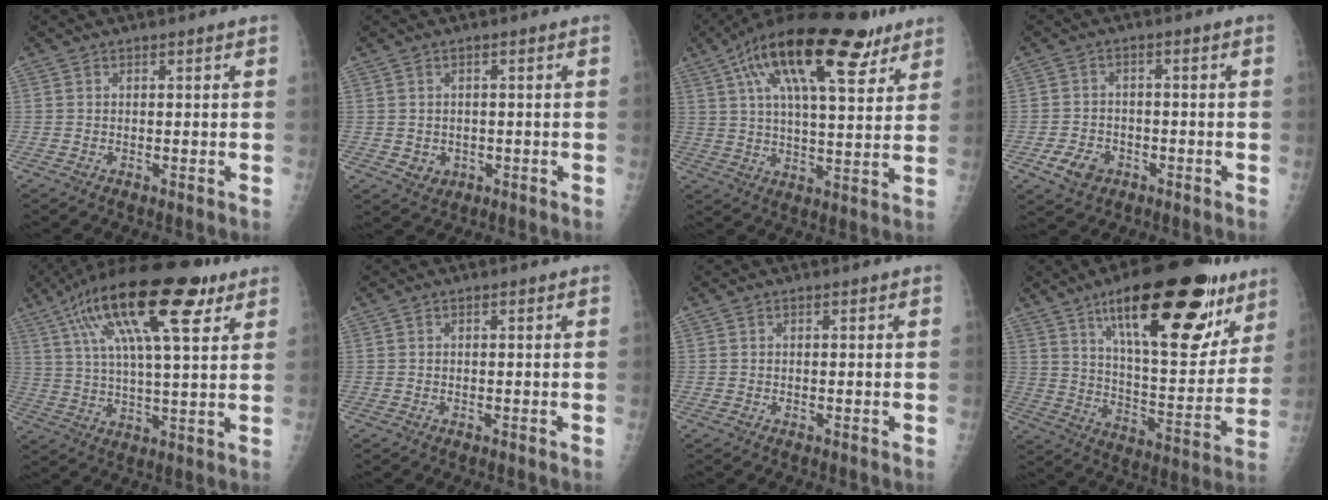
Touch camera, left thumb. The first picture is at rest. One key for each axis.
{"total": 2.8, "fx": -0.5, "fy": 2.5, "fz": 1.2, "tx": -0.005, "ty": 0.001, "tz": 0.003}
{"total": 21.8, "fx": 12.0, "fy": 7.8, "fz": 16.4, "tx": -0.256, "ty": -0.014, "tz": 0.195}
{"total": 5.3, "fx": -2.6, "fy": 3.9, "fz": 2.5, "tx": -0.035, "ty": 0.013, "tz": -0.039}
{"total": 21.9, "fx": 10.6, "fy": 6.9, "fz": 17.8, "tx": -0.302, "ty": -0.001, "tz": 0.173}
{"total": 0.0}
{"total": 0.0}
{"total": 28.0, "fx": 15.7, "fy": 10.0, "fz": 21.0, "tx": -0.268, "ty": -0.045, "tz": 0.243}